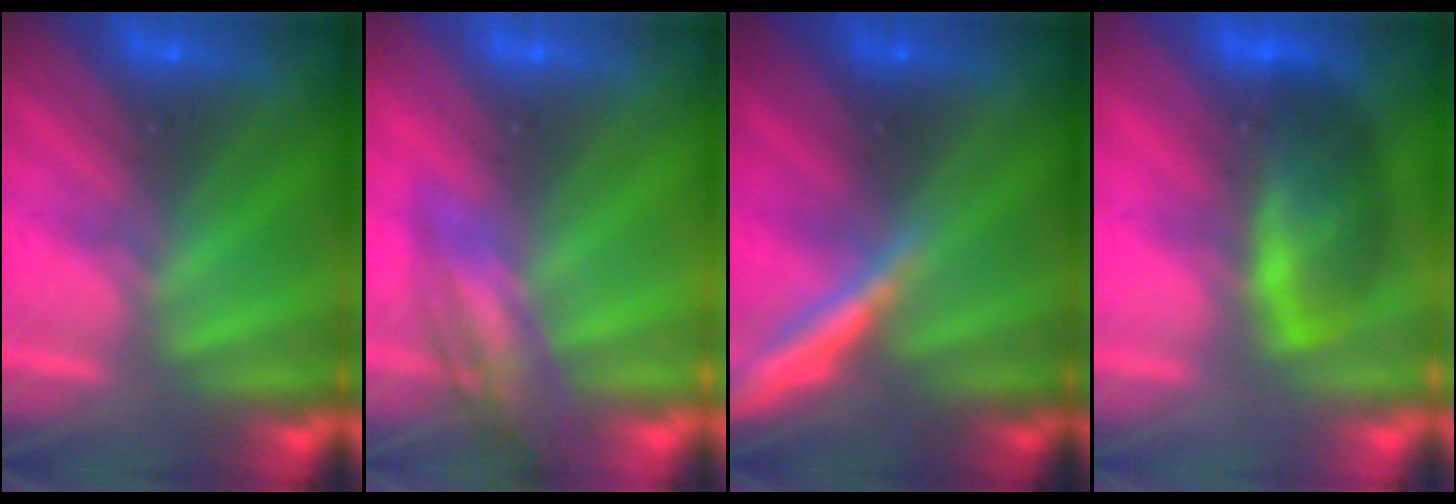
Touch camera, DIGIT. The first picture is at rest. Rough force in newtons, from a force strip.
{"total": 2.3}
{"total": 3.3}
{"total": 7.8}